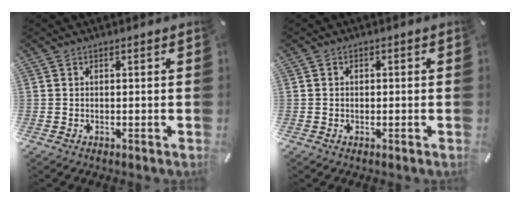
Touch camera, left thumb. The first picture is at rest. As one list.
[{"total": 0.9, "force": [-0.3, 0.8, 0.3], "torque": [-0.006, 0.004, -0.007]}]